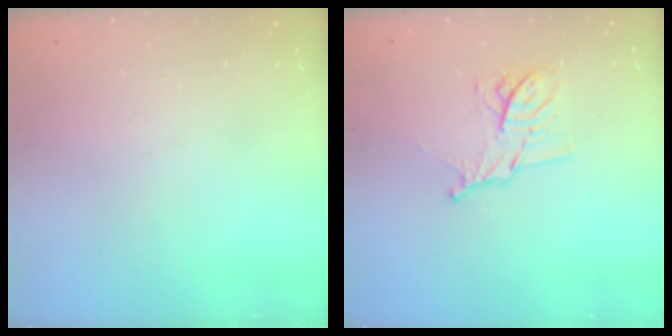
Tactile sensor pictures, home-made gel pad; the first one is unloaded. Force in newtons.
{"total": 10.3, "press": 10.3, "slide": 0.3}